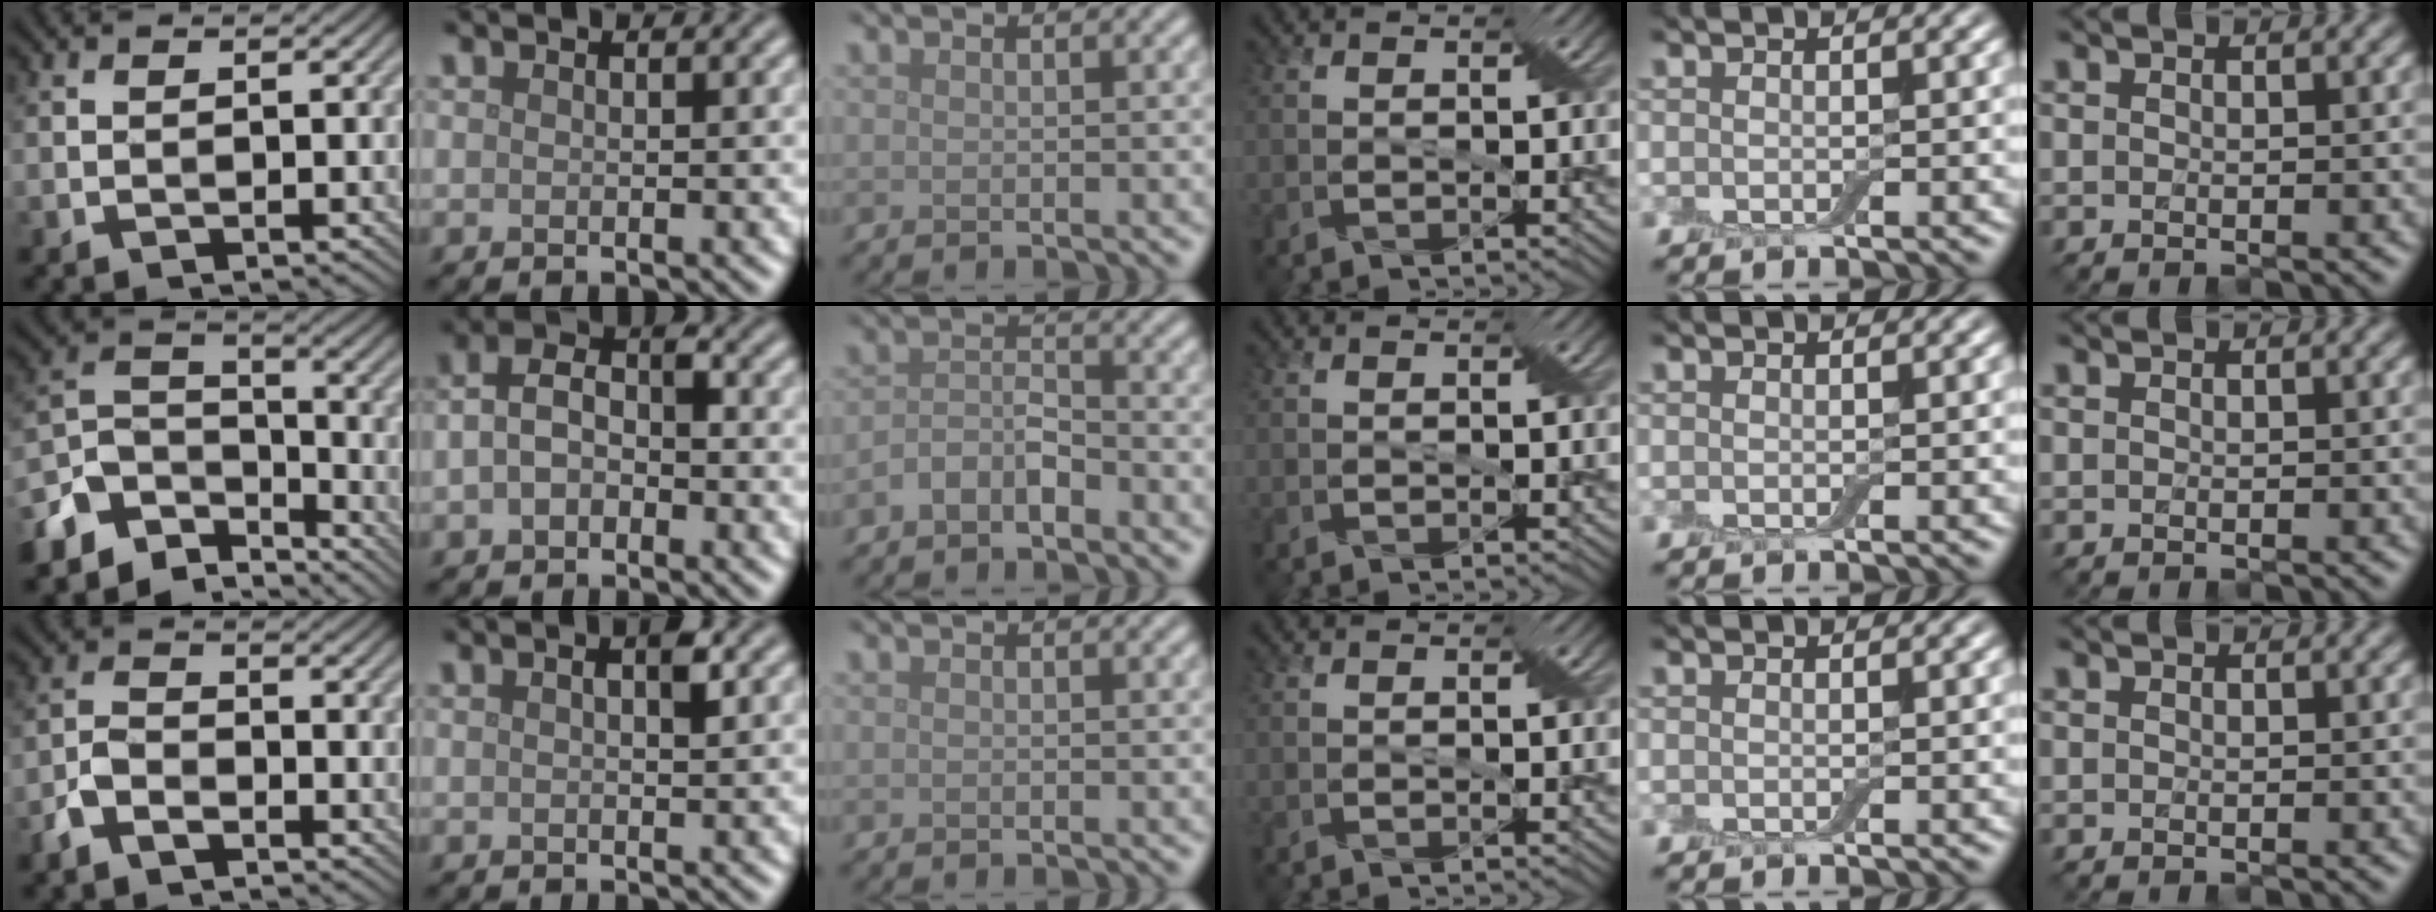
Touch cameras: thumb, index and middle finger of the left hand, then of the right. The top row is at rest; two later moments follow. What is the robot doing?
{"motion": "squeeze", "object": "air blower"}